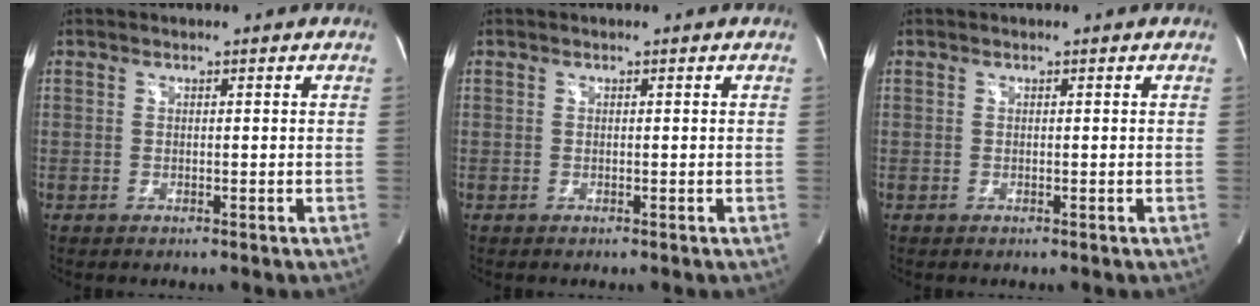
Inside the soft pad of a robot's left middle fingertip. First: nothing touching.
{"total": 0.0}
{"total": 0.0}